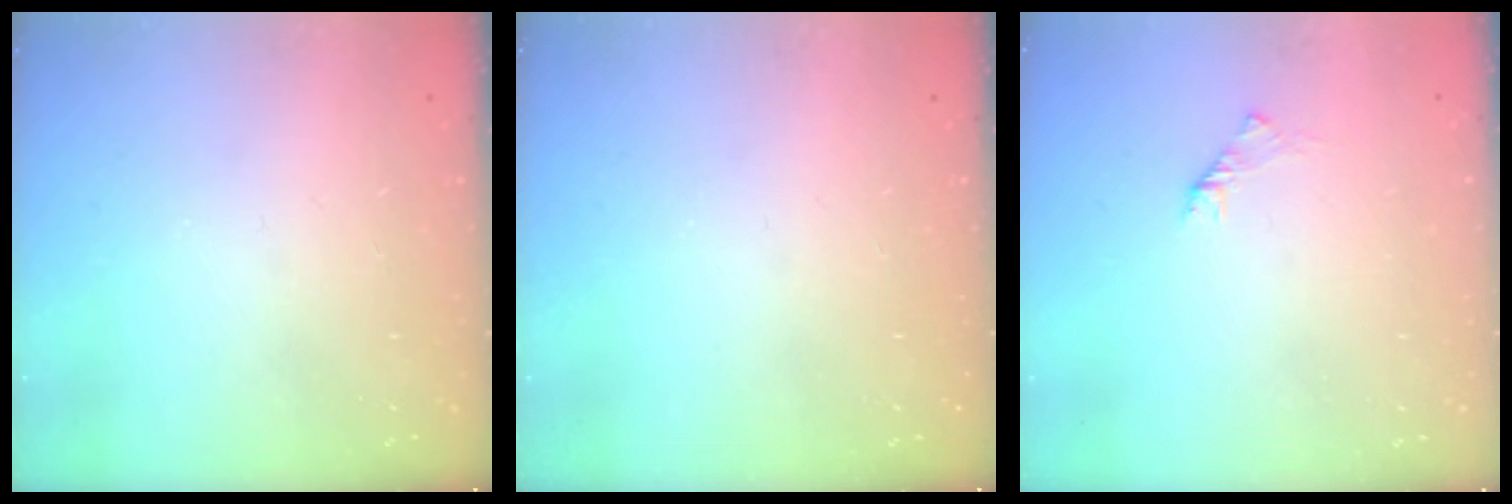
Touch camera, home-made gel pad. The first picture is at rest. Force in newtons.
{"total": 0.0}
{"total": 2.0, "press": 1.9, "slide": 0.6}